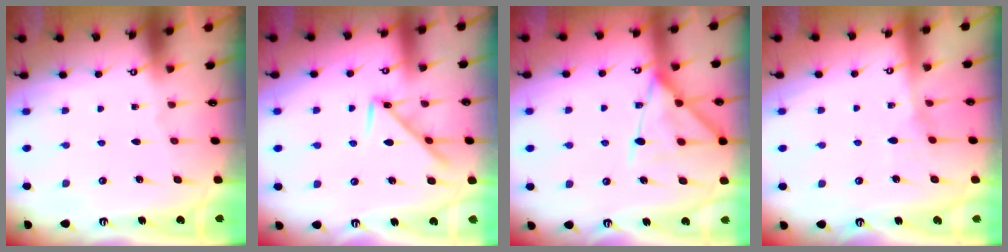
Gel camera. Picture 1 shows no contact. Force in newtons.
{"total": 8.0, "press": 7.9, "slide": 1.1}
{"total": 14.8, "press": 14.8, "slide": 1.3}
{"total": 5.9, "press": 5.9, "slide": 0.8}